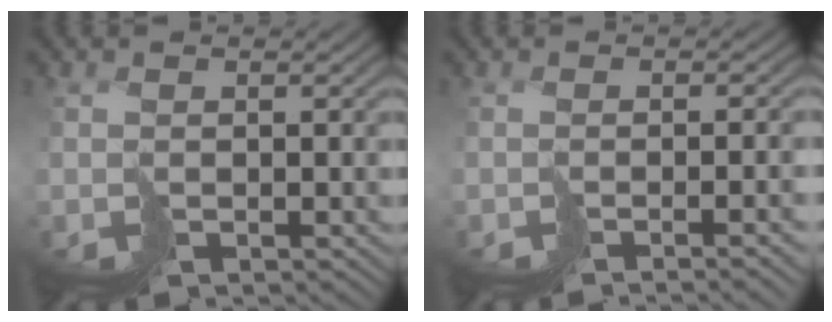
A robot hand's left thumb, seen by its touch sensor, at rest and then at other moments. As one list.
[{"total": 2.9, "force": [-1.9, -0.4, 2.2], "torque": [-0.010, -0.004, -0.025]}]